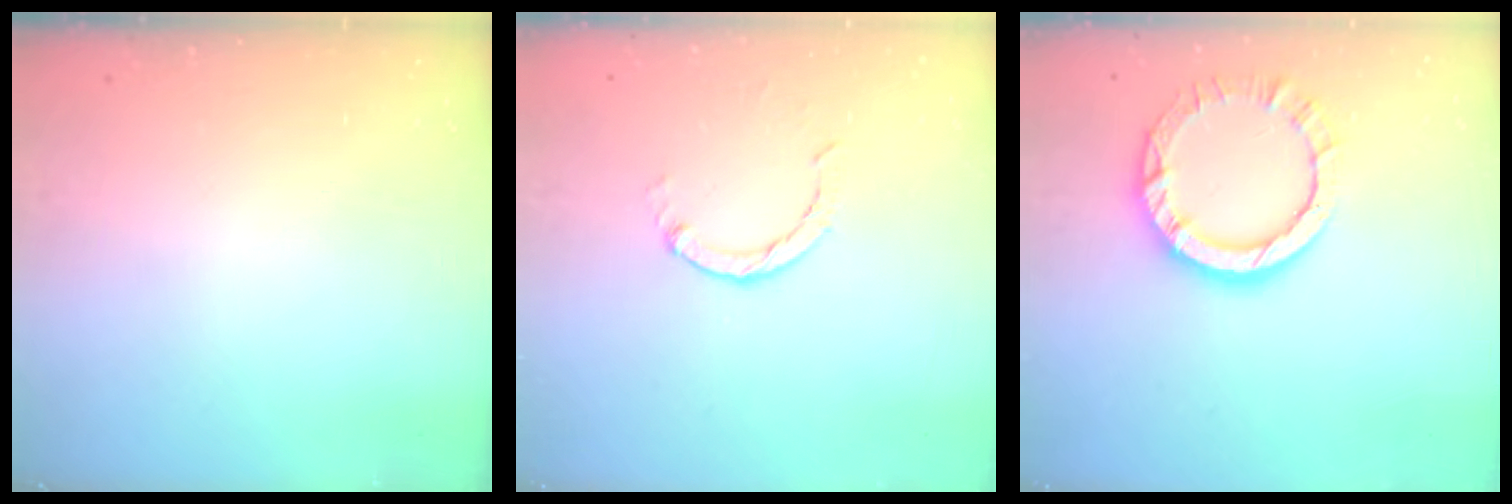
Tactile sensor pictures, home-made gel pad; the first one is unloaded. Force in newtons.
{"total": 2.0, "press": 2.0, "slide": 0.2}
{"total": 9.6, "press": 9.6, "slide": 0.5}